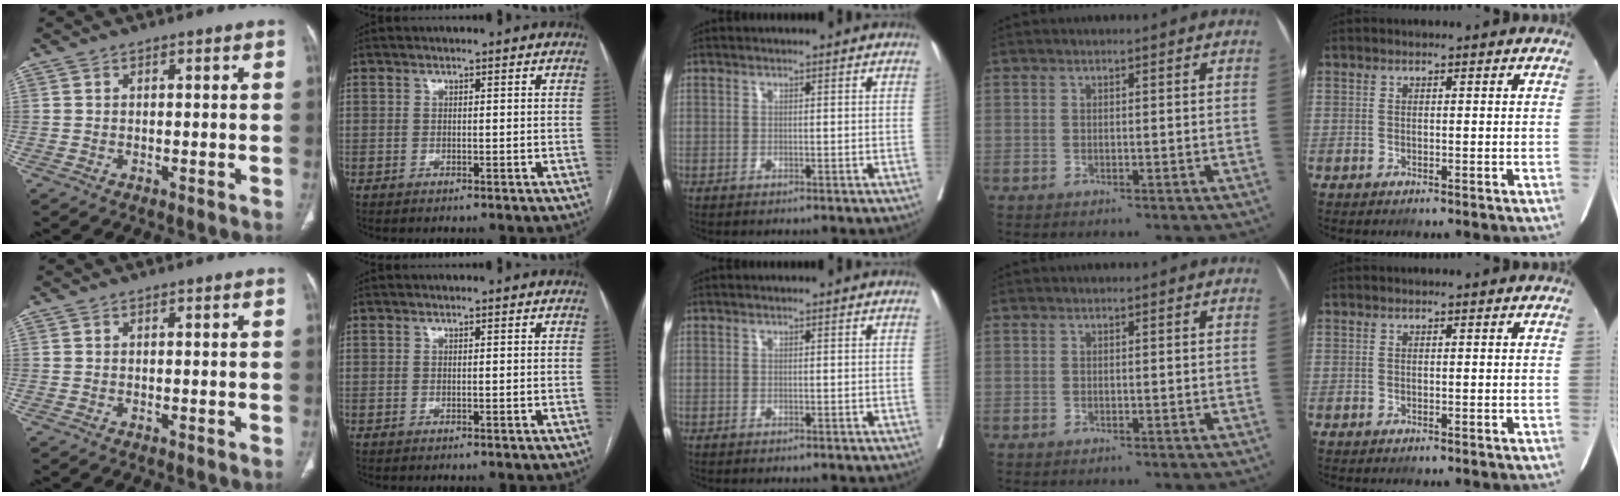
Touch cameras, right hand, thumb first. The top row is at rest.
{}